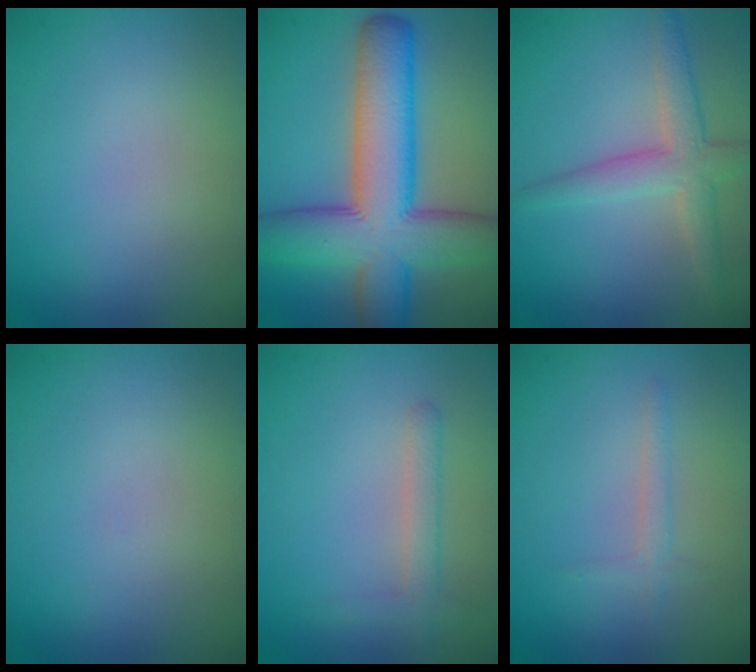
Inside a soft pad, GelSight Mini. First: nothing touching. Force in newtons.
{"total": 11.6, "press": 11.6, "slide": 0.6}
{"total": 3.6, "press": 3.6, "slide": 0.2}
{"total": 0.0}
{"total": 1.8, "press": 1.8, "slide": 0.1}
{"total": 1.2, "press": 1.2, "slide": 0.0}